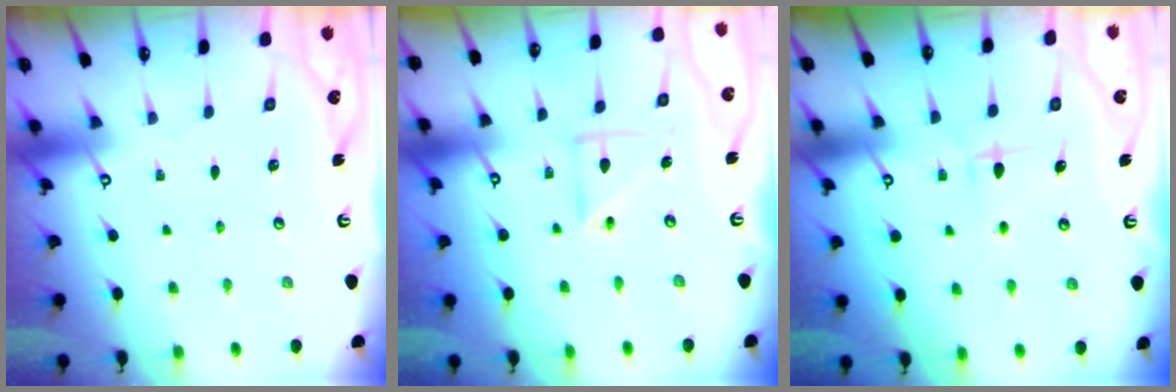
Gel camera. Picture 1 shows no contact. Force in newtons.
{"total": 9.6, "press": 9.6, "slide": 0.8}
{"total": 5.9, "press": 5.9, "slide": 0.9}